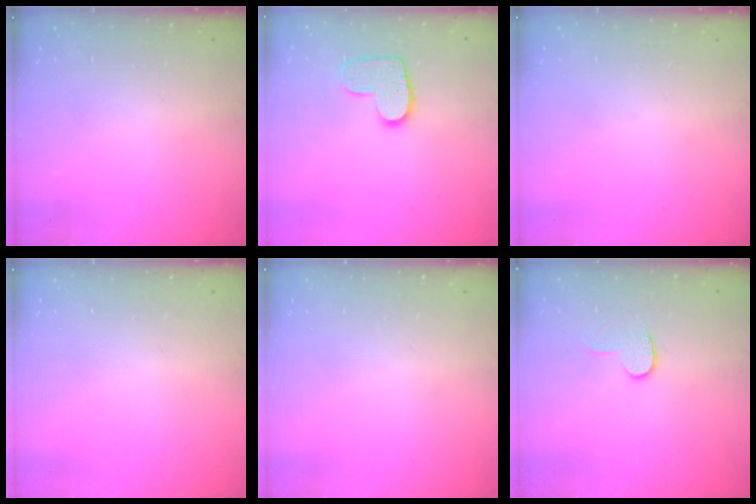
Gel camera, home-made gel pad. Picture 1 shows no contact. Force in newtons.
{"total": 9.7, "press": 9.7, "slide": 0.3}
{"total": 0.0}
{"total": 0.0}
{"total": 0.0}
{"total": 3.8, "press": 3.8, "slide": 0.4}